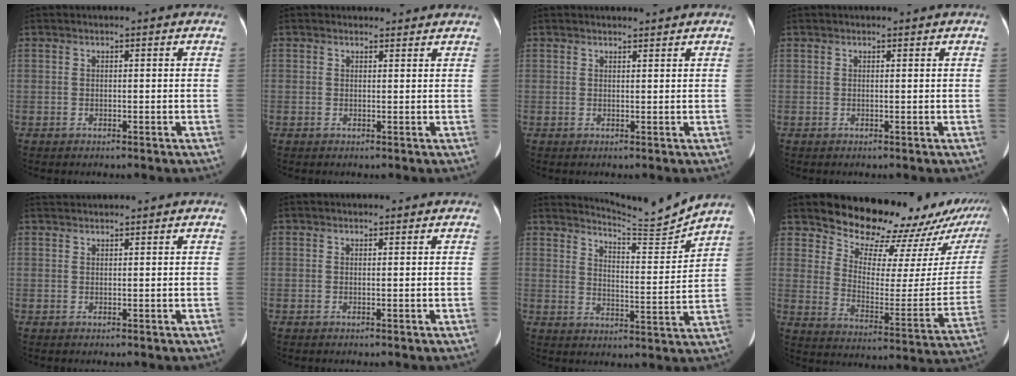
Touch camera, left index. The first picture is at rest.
{"total": 2.7, "force": [2.0, 1.8, -0.4], "torque": [0.024, 0.006, 0.018]}
{"total": 2.2, "force": [2.2, 0.0, 0.4], "torque": [-0.003, -0.005, 0.027]}
{"total": 0.7, "force": [0.7, -0.1, 0.2], "torque": [-0.007, -0.008, 0.009]}
{"total": 3.2, "force": [3.1, 0.0, 0.8], "torque": [-0.008, 0.024, 0.050]}
{"total": 1.1, "force": [1.0, 0.4, 0.3], "torque": [-0.008, 0.000, 0.010]}
{"total": 9.1, "force": [8.7, -2.6, 0.1], "torque": [-0.019, -0.062, 0.141]}
{"total": 21.2, "force": [19.8, 4.7, 5.8], "torque": [-0.069, -0.110, 0.244]}